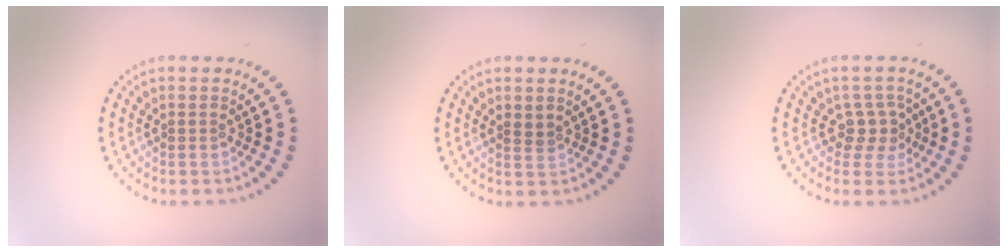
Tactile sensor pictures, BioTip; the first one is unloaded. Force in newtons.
{"total": 0.8, "press": 0.5, "slide": 0.6}
{"total": 2.2, "press": 1.7, "slide": 1.4}